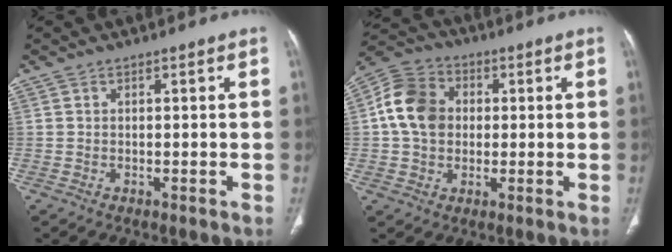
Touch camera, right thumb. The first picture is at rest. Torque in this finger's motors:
{"motor_torque": [1.67, 1.38, 0.87, -0.80, 0.04]}